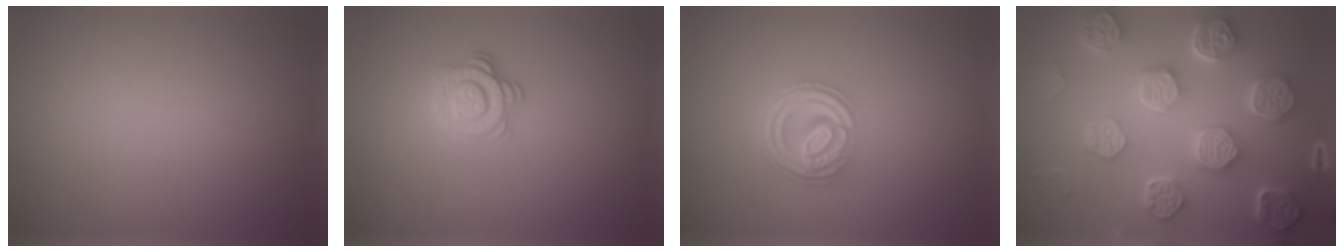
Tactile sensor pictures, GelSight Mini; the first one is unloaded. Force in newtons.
{"total": 2.9, "press": 2.5, "slide": 1.6}
{"total": 4.6, "press": 3.3, "slide": 3.2}
{"total": 8.6, "press": 6.6, "slide": 5.5}